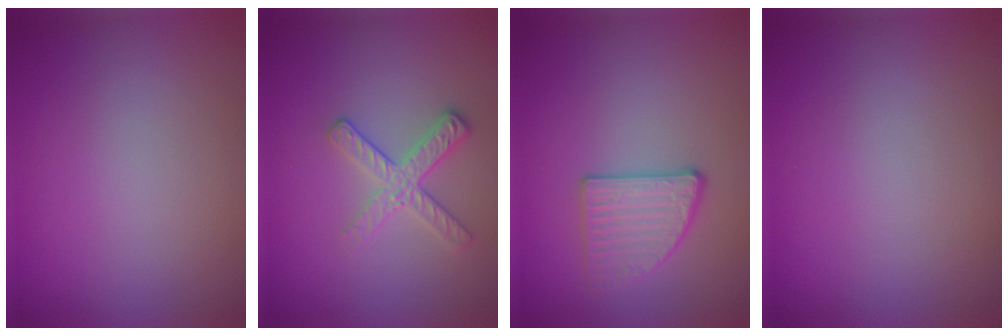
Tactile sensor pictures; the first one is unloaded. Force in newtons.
{"total": 2.7, "press": 2.5, "slide": 1.1}
{"total": 2.8, "press": 2.7, "slide": 0.6}
{"total": 0.0}